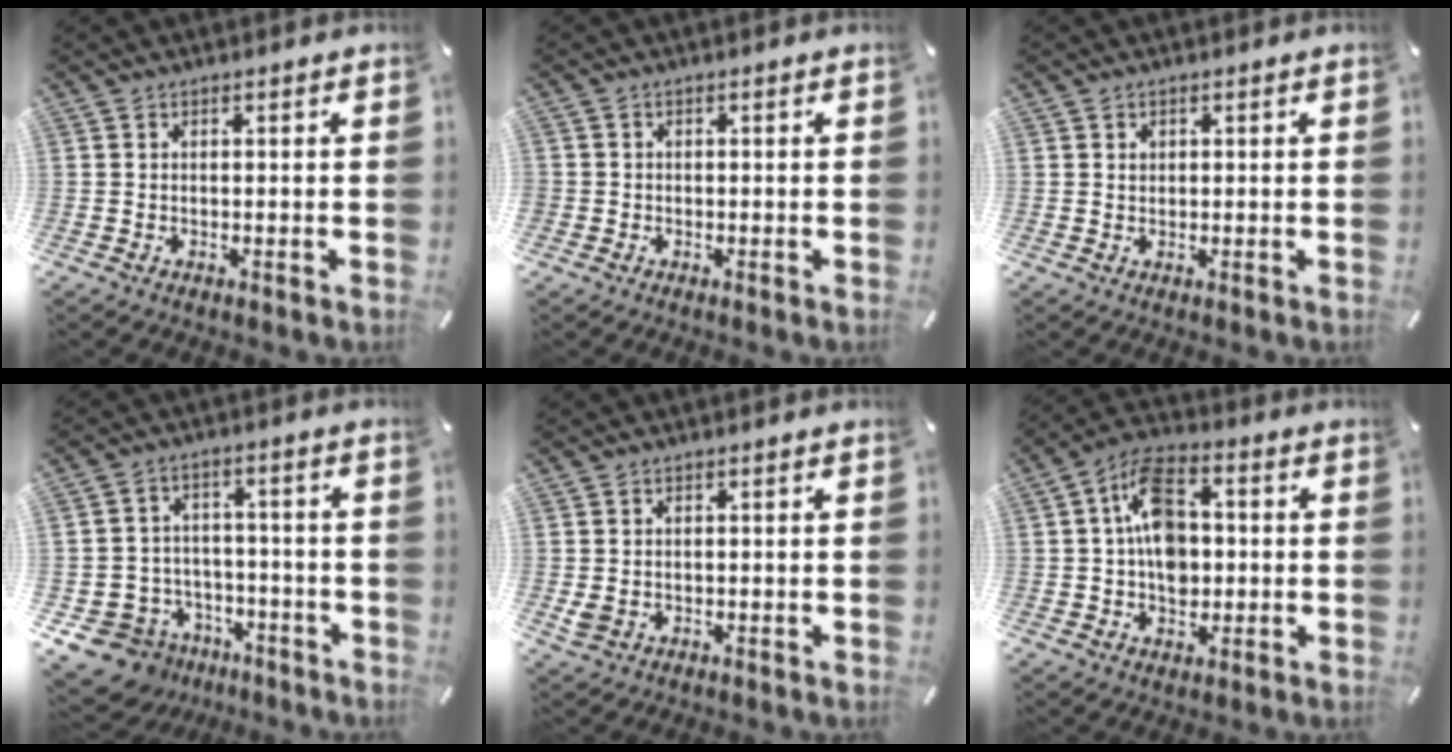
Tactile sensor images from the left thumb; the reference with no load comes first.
{"total": 1.2, "force": [-0.4, 1.2, 0.2], "torque": [-0.001, 0.004, -0.010]}
{"total": 1.1, "force": [0.4, 0.9, 0.3], "torque": [0.001, -0.002, 0.007]}
{"total": 9.8, "force": [-5.7, 7.7, 2.1], "torque": [-0.061, 0.036, -0.098]}
{"total": 2.0, "force": [0.0, 1.8, 1.0], "torque": [-0.025, 0.001, -0.002]}
{"total": 12.0, "force": [0.4, 8.5, 8.5], "torque": [-0.159, 0.012, 0.007]}